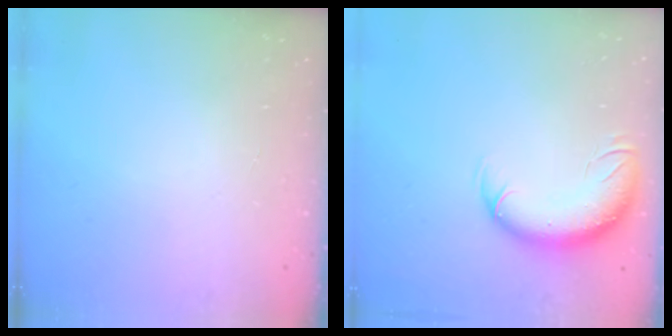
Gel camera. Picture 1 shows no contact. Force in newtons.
{"total": 11.0, "press": 10.6, "slide": 3.0}